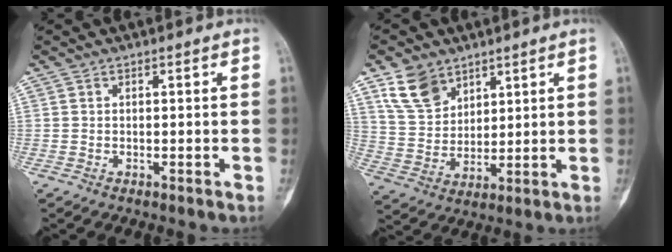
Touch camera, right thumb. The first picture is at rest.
{"total": 9.3, "force": [5.9, 6.1, 3.8], "torque": [-0.054, -0.027, 0.125]}